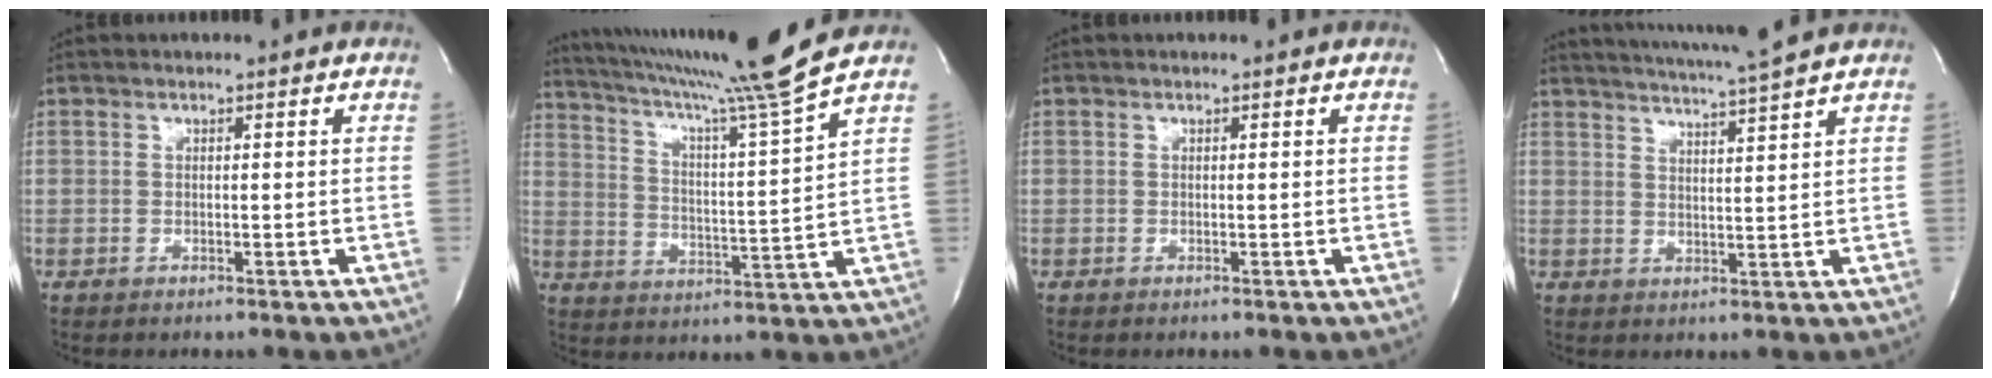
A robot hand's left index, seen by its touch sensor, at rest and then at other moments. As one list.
[{"total": 15.8, "force": [13.6, -3.8, 7.1], "torque": [-0.127, -0.045, 0.210]}, {"total": 0.0}, {"total": 8.6, "force": [7.8, -1.8, 3.3], "torque": [-0.063, -0.003, 0.116]}]